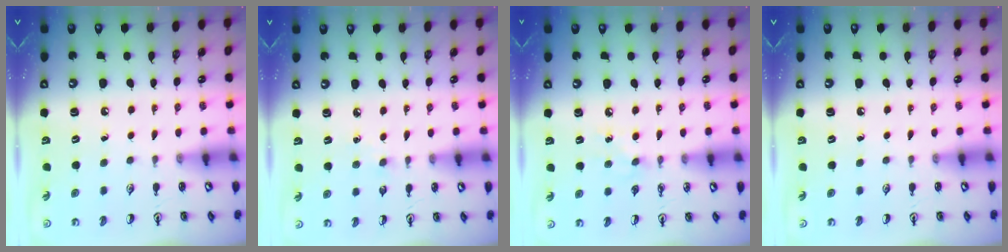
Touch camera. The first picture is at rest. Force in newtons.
{"total": 2.9, "press": 2.9, "slide": 0.4}
{"total": 4.3, "press": 4.3, "slide": 0.6}
{"total": 0.0}